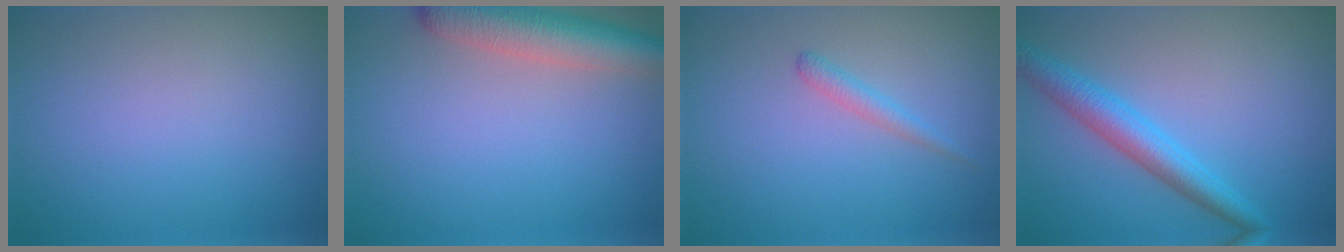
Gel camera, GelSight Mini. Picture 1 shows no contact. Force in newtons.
{"total": 5.7, "press": 5.6, "slide": 0.3}
{"total": 1.4, "press": 1.4, "slide": 0.0}
{"total": 3.9, "press": 3.8, "slide": 0.1}